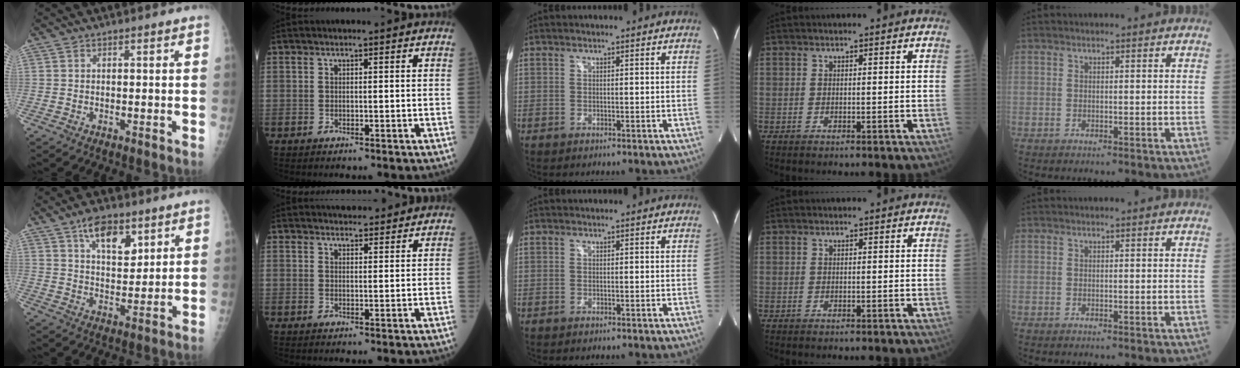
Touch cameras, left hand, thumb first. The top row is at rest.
{"thumb": {"total": 9.0, "force": [5.0, 4.5, 5.9], "torque": [-0.071, -0.030, 0.085]}, "index": {"total": 5.2, "force": [4.9, 1.3, 1.1], "torque": [-0.013, 0.015, 0.063]}}